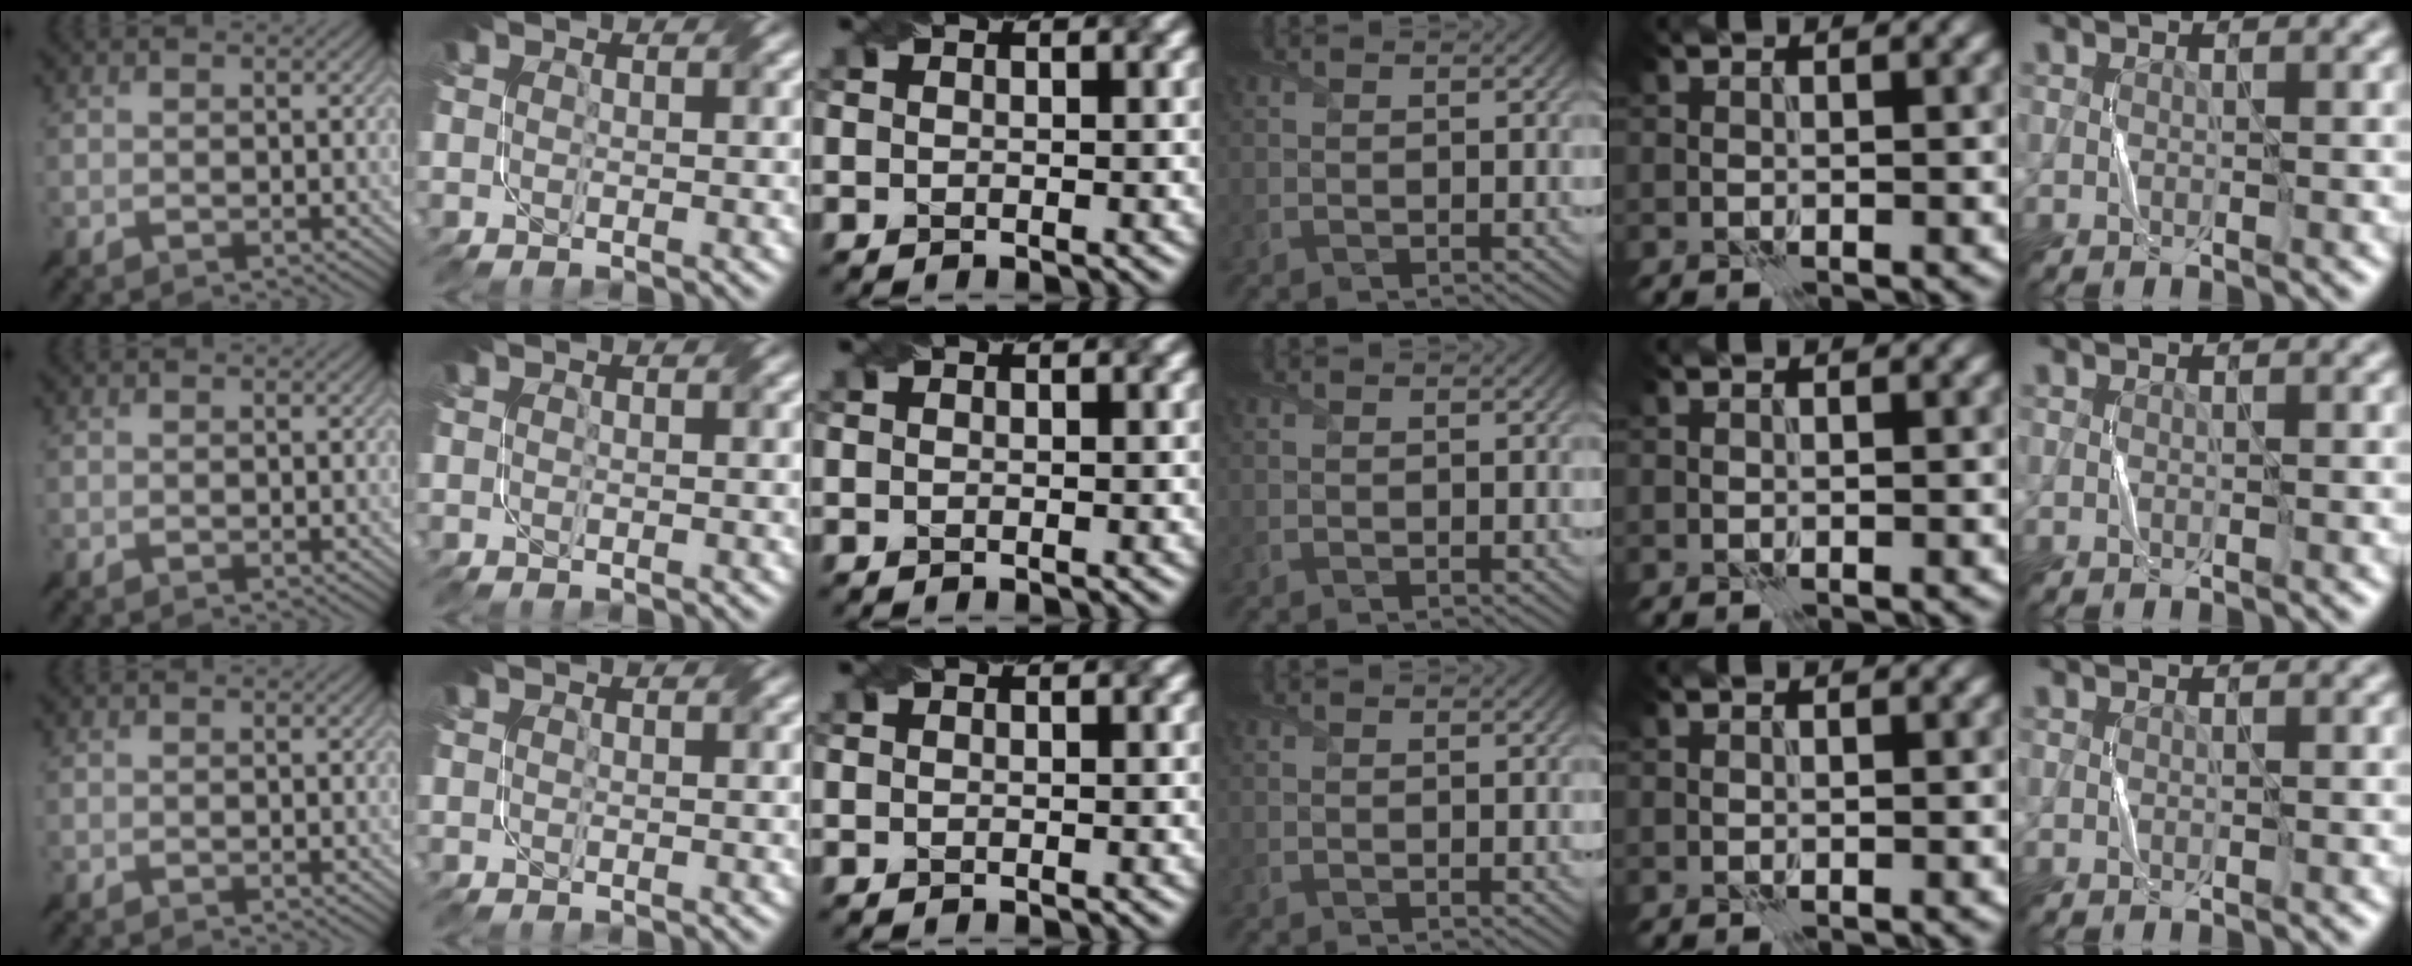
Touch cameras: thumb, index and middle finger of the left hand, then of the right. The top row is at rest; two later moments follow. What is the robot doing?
{"motion": "fold", "object": "coffee filter"}